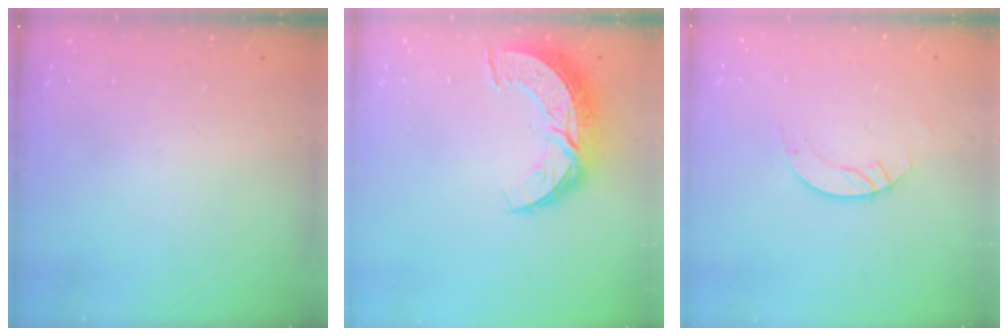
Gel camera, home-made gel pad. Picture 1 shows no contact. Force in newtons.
{"total": 9.7, "press": 9.7, "slide": 0.7}
{"total": 3.5, "press": 3.5, "slide": 0.2}